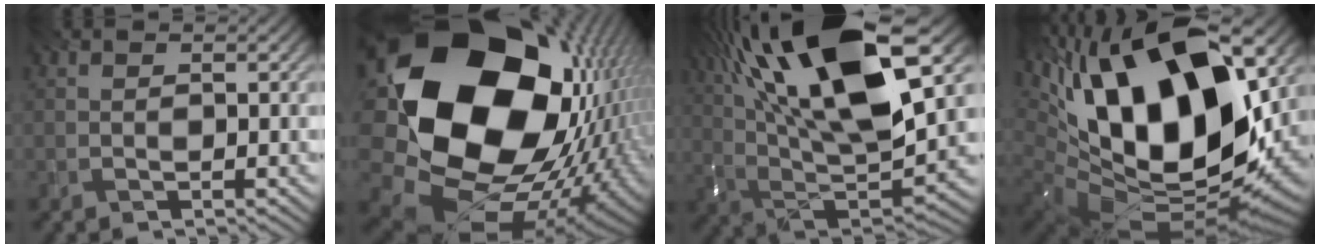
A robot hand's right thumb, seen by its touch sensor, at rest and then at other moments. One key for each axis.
{"total": 23.0, "fx": 3.3, "fy": 17.7, "fz": 14.2, "tx": -0.313, "ty": -0.056, "tz": 0.099}
{"total": 20.4, "fx": 8.1, "fy": 7.9, "fz": 17.0, "tx": -0.334, "ty": 0.045, "tz": 0.128}
{"total": 21.8, "fx": 4.7, "fy": 11.8, "fz": 17.8, "tx": -0.377, "ty": 0.010, "tz": 0.080}